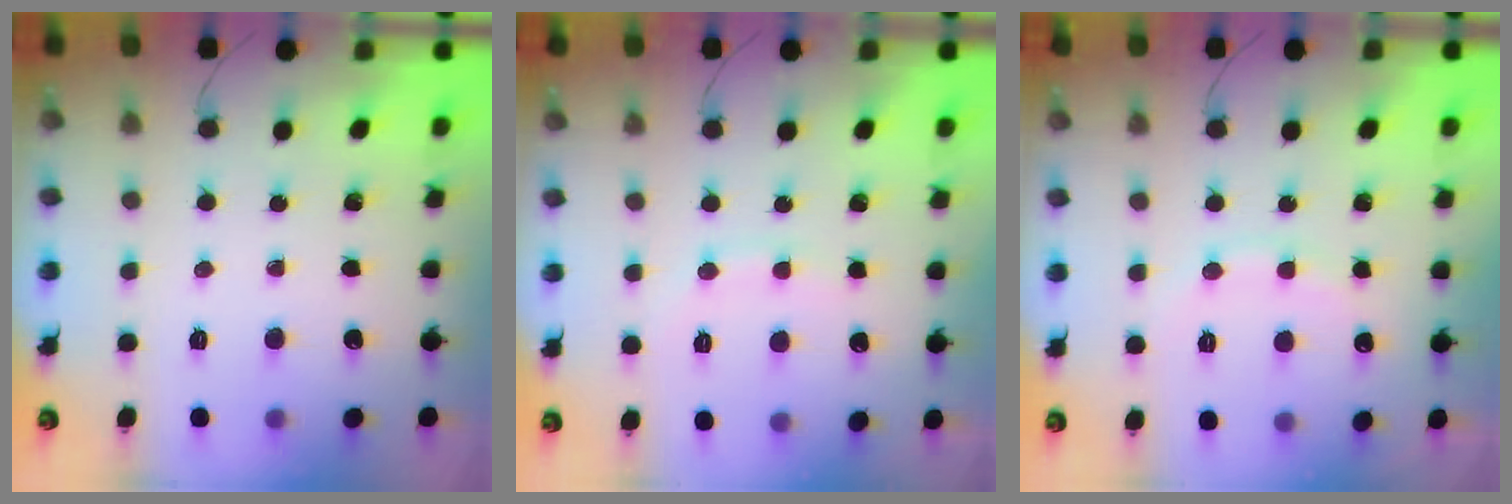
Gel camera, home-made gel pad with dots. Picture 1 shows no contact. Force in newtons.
{"total": 7.0, "press": 6.9, "slide": 1.3}
{"total": 9.2, "press": 9.1, "slide": 1.2}